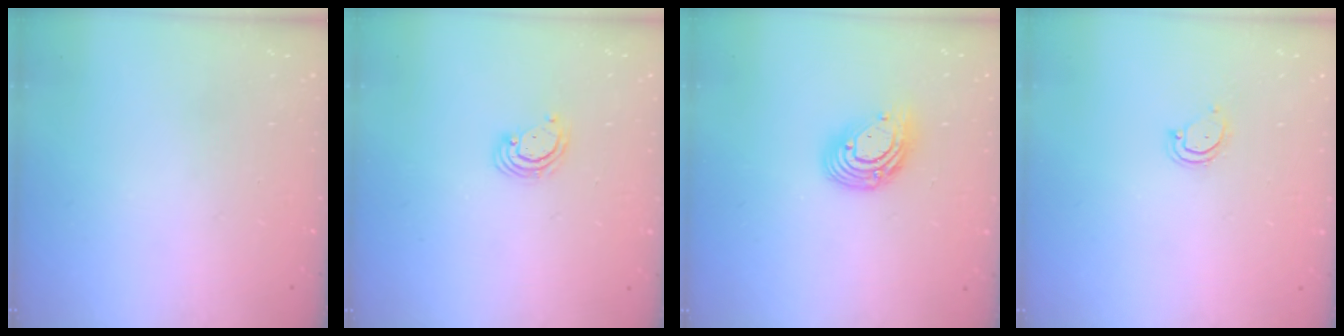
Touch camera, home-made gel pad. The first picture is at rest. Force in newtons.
{"total": 3.0, "press": 2.9, "slide": 0.3}
{"total": 10.7, "press": 10.7, "slide": 0.8}
{"total": 3.8, "press": 3.8, "slide": 0.4}